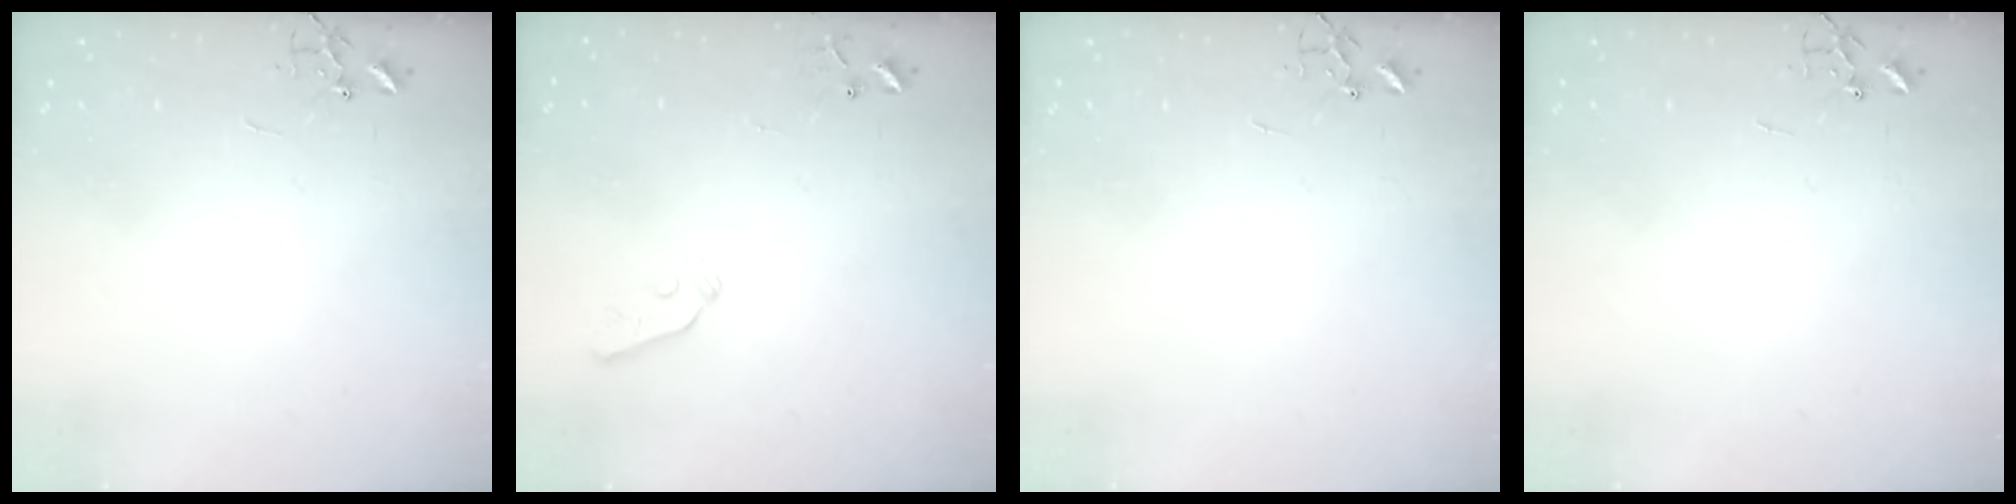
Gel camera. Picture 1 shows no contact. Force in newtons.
{"total": 3.8, "press": 3.7, "slide": 0.7}
{"total": 0.0}
{"total": 0.0}